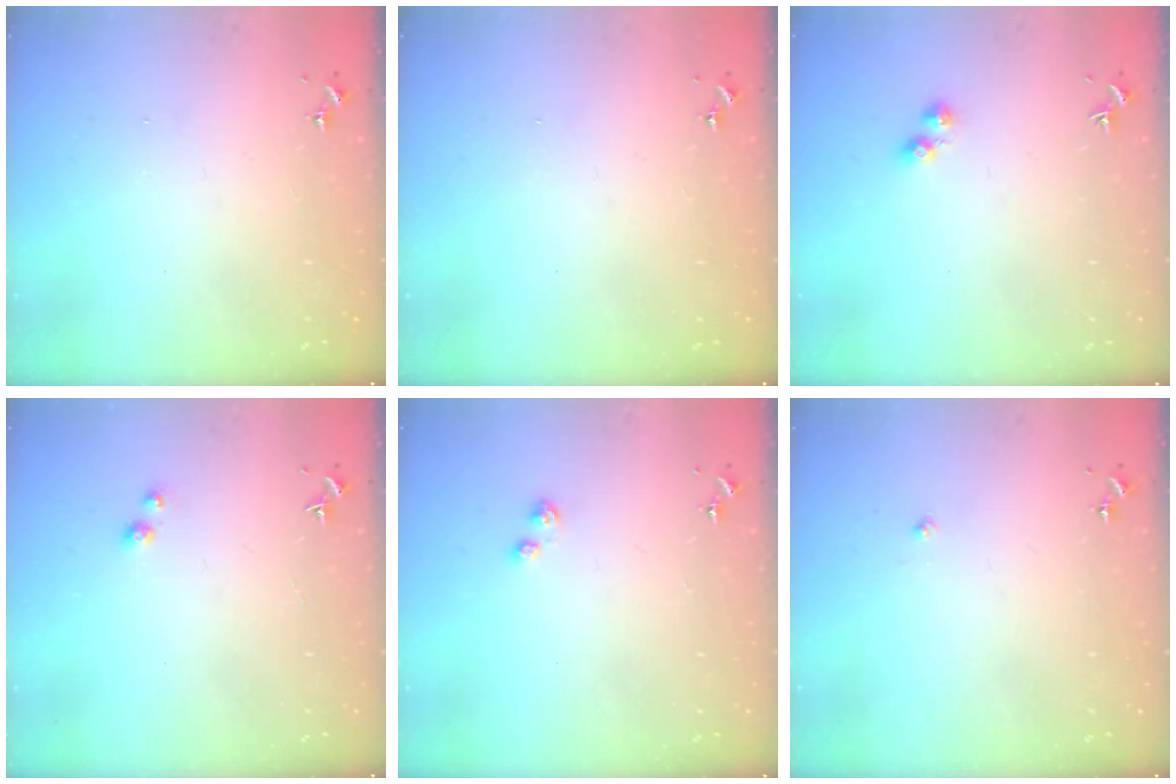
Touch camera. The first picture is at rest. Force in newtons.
{"total": 0.0}
{"total": 2.5, "press": 2.4, "slide": 0.6}
{"total": 3.0, "press": 3.0, "slide": 0.1}
{"total": 3.1, "press": 3.1, "slide": 0.5}
{"total": 1.8, "press": 1.8, "slide": 0.1}